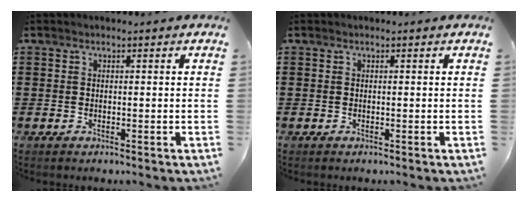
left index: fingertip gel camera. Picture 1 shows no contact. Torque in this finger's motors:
{"motor_torque": [0.00, 0.00, 0.00, 0.00]}